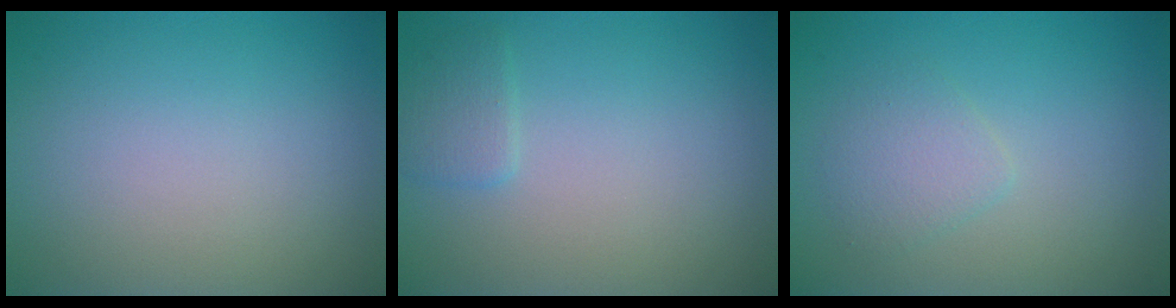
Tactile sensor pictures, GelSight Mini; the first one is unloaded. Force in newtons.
{"total": 1.4, "press": 1.4, "slide": 0.1}
{"total": 1.9, "press": 1.9, "slide": 0.1}